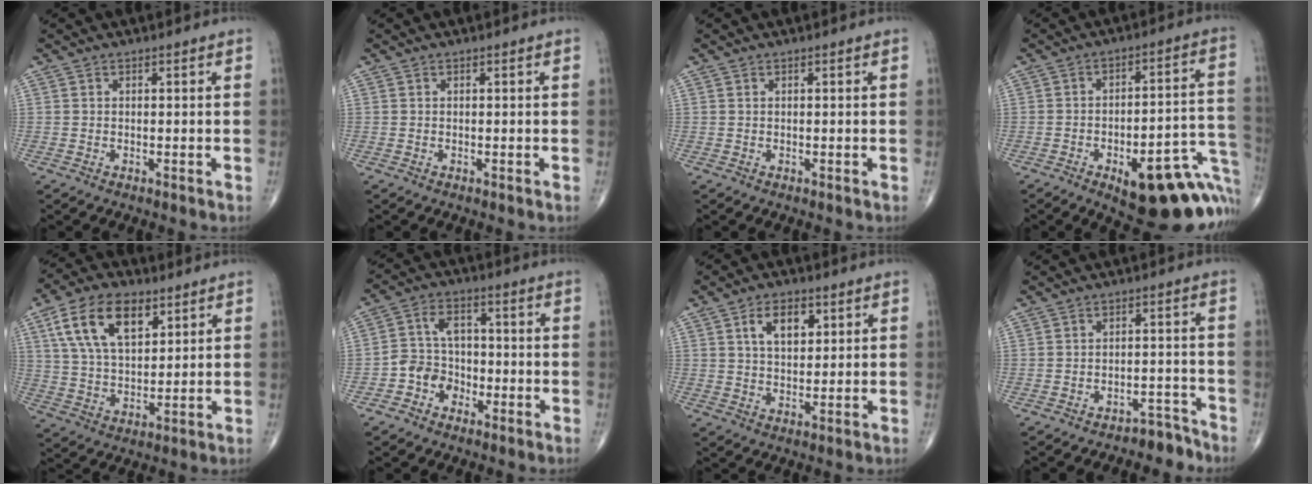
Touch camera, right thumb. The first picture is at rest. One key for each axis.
{"total": 0.0}
{"total": 0.0}
{"total": 23.5, "fx": -10.1, "fy": 9.0, "fz": 19.2, "tx": -0.168, "ty": 0.065, "tz": -0.118}
{"total": 14.9, "fx": 6.8, "fy": 8.2, "fz": 10.5, "tx": -0.174, "ty": -0.015, "tz": 0.127}
{"total": 7.5, "fx": -2.9, "fy": 6.3, "fz": 2.9, "tx": -0.026, "ty": 0.034, "tz": -0.059}
{"total": 7.1, "fx": 2.8, "fy": 4.2, "fz": 5.1, "tx": -0.067, "ty": -0.009, "tz": 0.049}
{"total": 5.7, "fx": -5.2, "fy": 2.5, "fz": 0.3, "tx": 0.015, "ty": 0.067, "tz": -0.072}